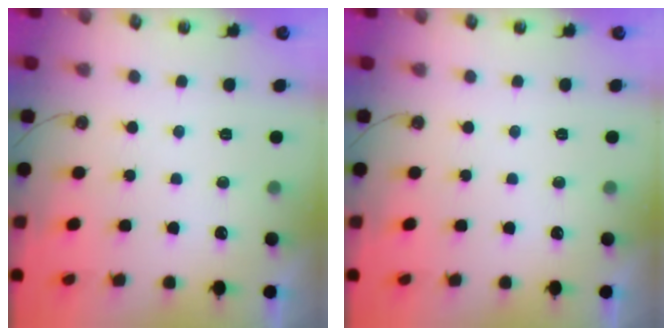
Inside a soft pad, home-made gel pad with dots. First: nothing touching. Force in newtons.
{"total": 0.0}